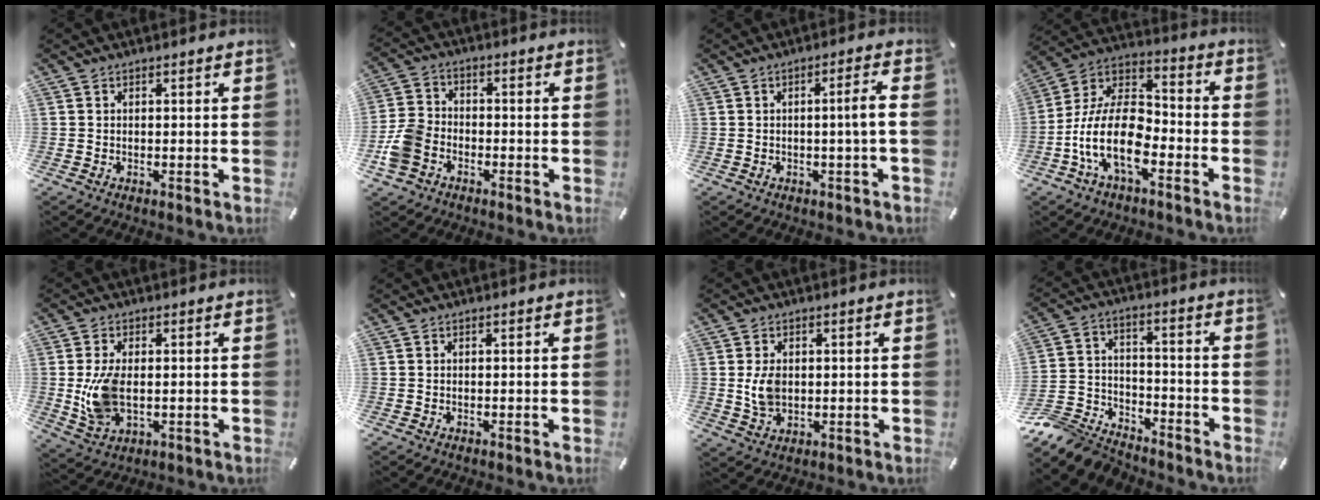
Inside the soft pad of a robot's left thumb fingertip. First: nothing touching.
{"total": 8.6, "force": [-3.8, 6.5, 4.2], "torque": [-0.096, 0.023, -0.070]}
{"total": 5.2, "force": [-0.1, 0.0, 5.2], "torque": [-0.093, -0.003, -0.007]}
{"total": 16.6, "force": [-7.1, 8.9, 12.0], "torque": [-0.259, 0.028, -0.128]}
{"total": 9.2, "force": [0.3, 5.2, 7.6], "torque": [-0.159, -0.012, 0.002]}
{"total": 0.0}
{"total": 6.1, "force": [0.7, 4.2, 4.3], "torque": [-0.097, -0.005, 0.010]}
{"total": 10.5, "force": [-8.8, 5.2, 2.3], "torque": [-0.046, 0.046, -0.170]}